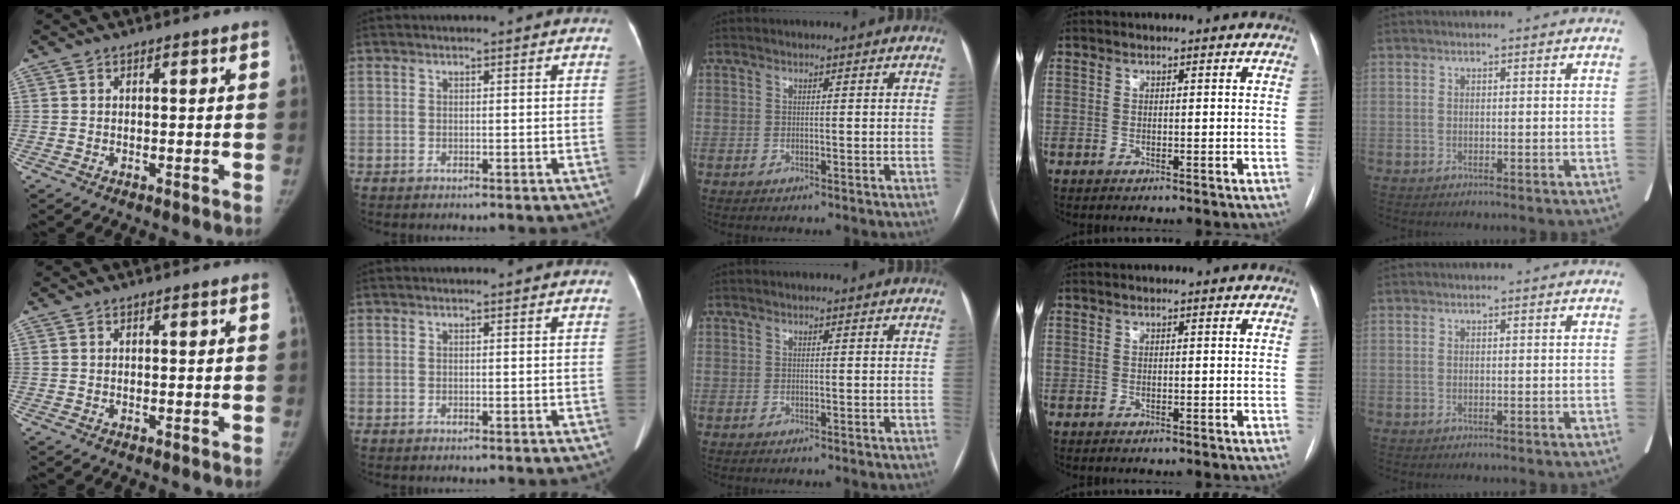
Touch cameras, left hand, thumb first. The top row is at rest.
{}